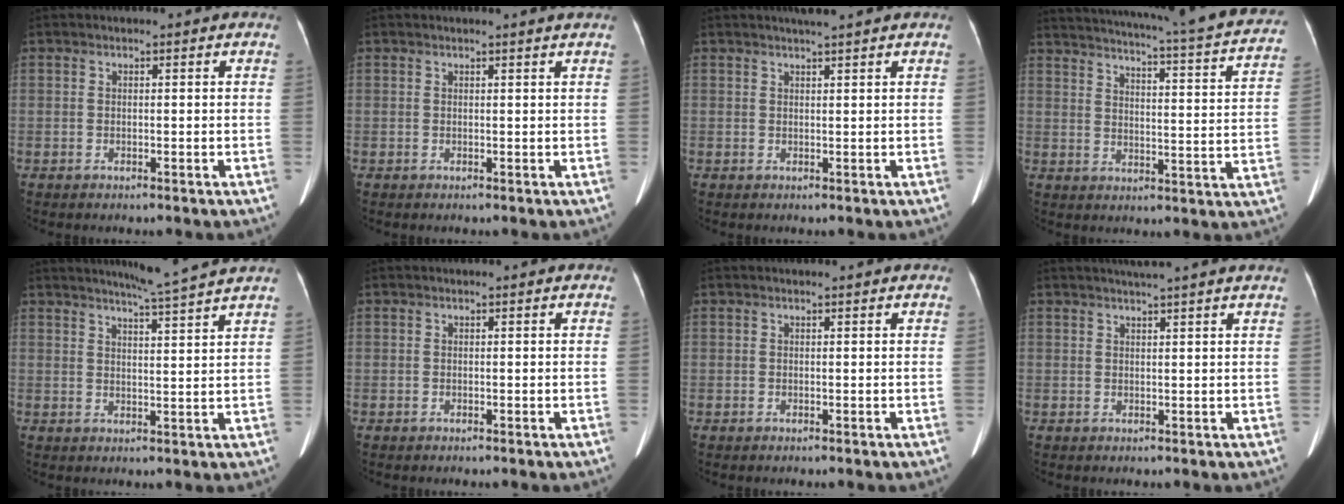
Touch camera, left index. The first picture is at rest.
{"total": 1.1, "force": [0.9, -0.3, 0.4], "torque": [-0.014, -0.004, 0.016]}
{"total": 2.1, "force": [1.9, -0.2, 1.0], "torque": [-0.010, 0.013, 0.033]}
{"total": 27.4, "force": [24.4, 1.9, 12.4], "torque": [-0.190, -0.054, 0.292]}
{"total": 8.1, "force": [7.3, -1.8, 3.2], "torque": [-0.052, -0.005, 0.095]}
{"total": 0.0}
{"total": 0.0}
{"total": 4.8, "force": [4.1, -1.0, 2.3], "torque": [-0.032, 0.016, 0.052]}